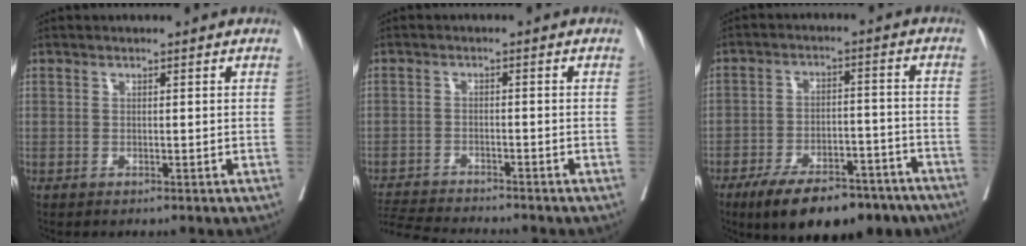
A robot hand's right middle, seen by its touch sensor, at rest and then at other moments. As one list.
[{"total": 8.5, "force": [-8.2, -0.1, 2.4], "torque": [-0.044, -0.011, -0.136]}, {"total": 16.3, "force": [-12.2, 5.9, 9.0], "torque": [-0.115, 0.011, -0.185]}]